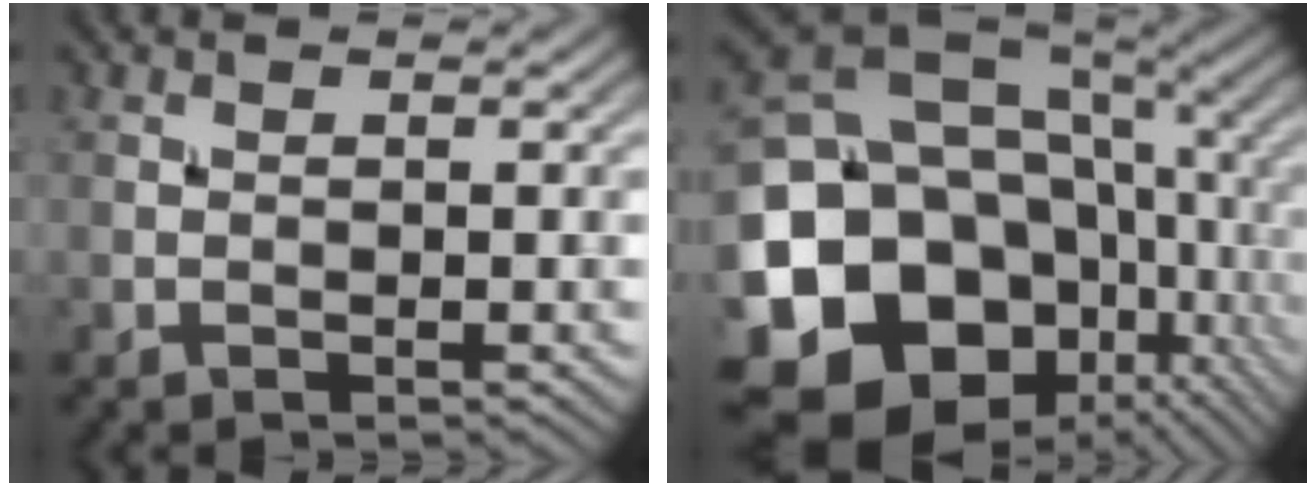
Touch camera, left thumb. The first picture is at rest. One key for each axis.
{"total": 21.9, "fx": -4.9, "fy": 17.2, "fz": 12.6, "tx": -0.278, "ty": -0.014, "tz": -0.069}